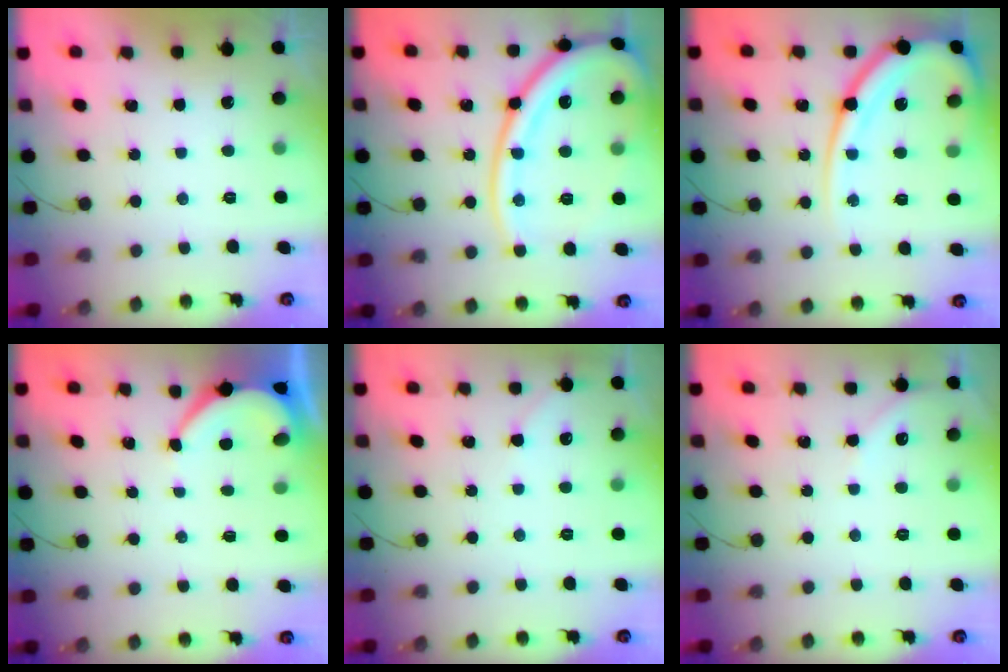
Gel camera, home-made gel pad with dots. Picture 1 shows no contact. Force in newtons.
{"total": 22.3, "press": 22.1, "slide": 2.8}
{"total": 16.9, "press": 16.8, "slide": 1.8}
{"total": 4.5, "press": 4.5, "slide": 0.5}
{"total": 2.2, "press": 2.1, "slide": 0.3}
{"total": 2.3, "press": 2.3, "slide": 0.4}